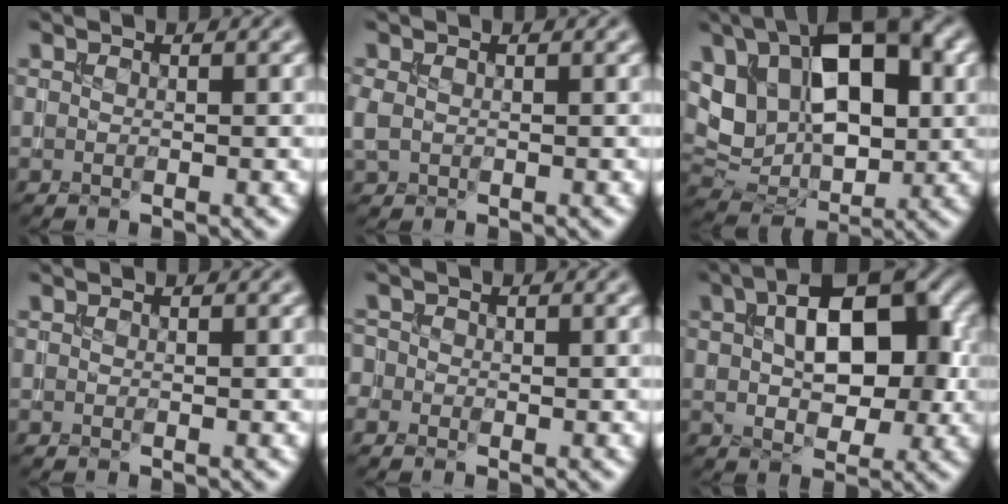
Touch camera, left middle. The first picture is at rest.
{"total": 1.5, "force": [0.0, 1.2, 0.9], "torque": [-0.026, 0.000, 0.000]}
{"total": 12.4, "force": [3.2, 7.6, 9.3], "torque": [-0.165, 0.003, 0.060]}
{"total": 0.0}
{"total": 1.1, "force": [-0.5, 1.0, 0.2], "torque": [-0.001, 0.000, -0.015]}
{"total": 9.8, "force": [1.9, 5.5, 7.9], "torque": [-0.116, 0.017, 0.023]}